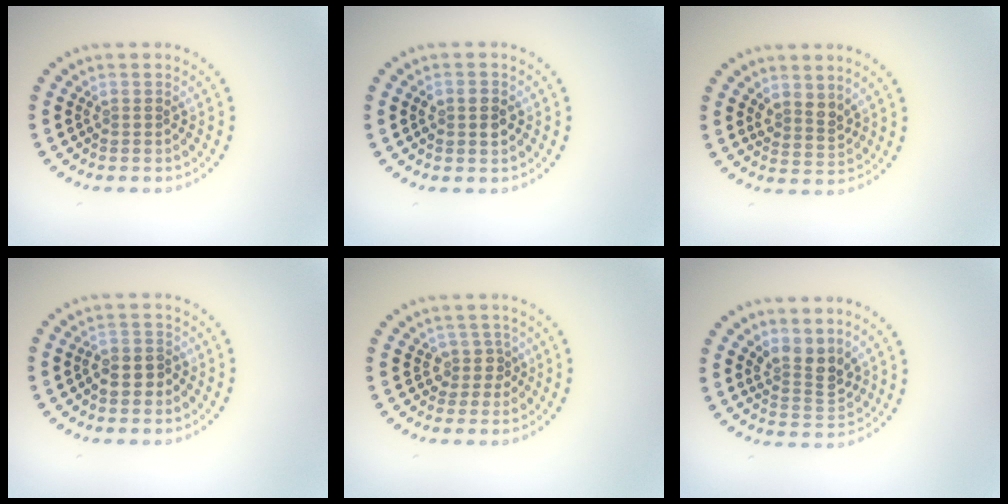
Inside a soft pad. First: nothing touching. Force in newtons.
{"total": 2.4, "press": 2.4, "slide": 0.1}
{"total": 2.0, "press": 1.7, "slide": 1.0}
{"total": 2.3, "press": 2.1, "slide": 0.9}
{"total": 1.9, "press": 1.3, "slide": 1.4}
{"total": 3.1, "press": 2.7, "slide": 1.5}